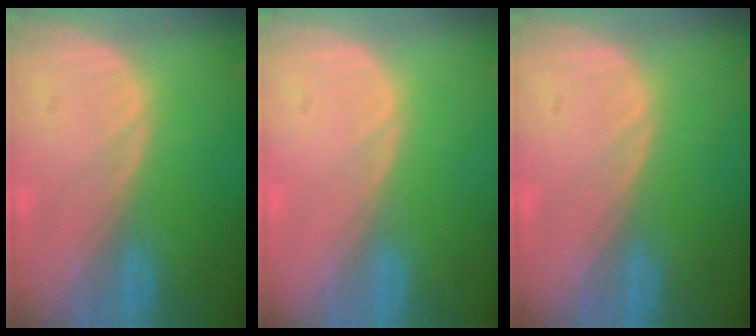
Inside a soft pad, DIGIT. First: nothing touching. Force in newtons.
{"total": 0.0}
{"total": 0.0}